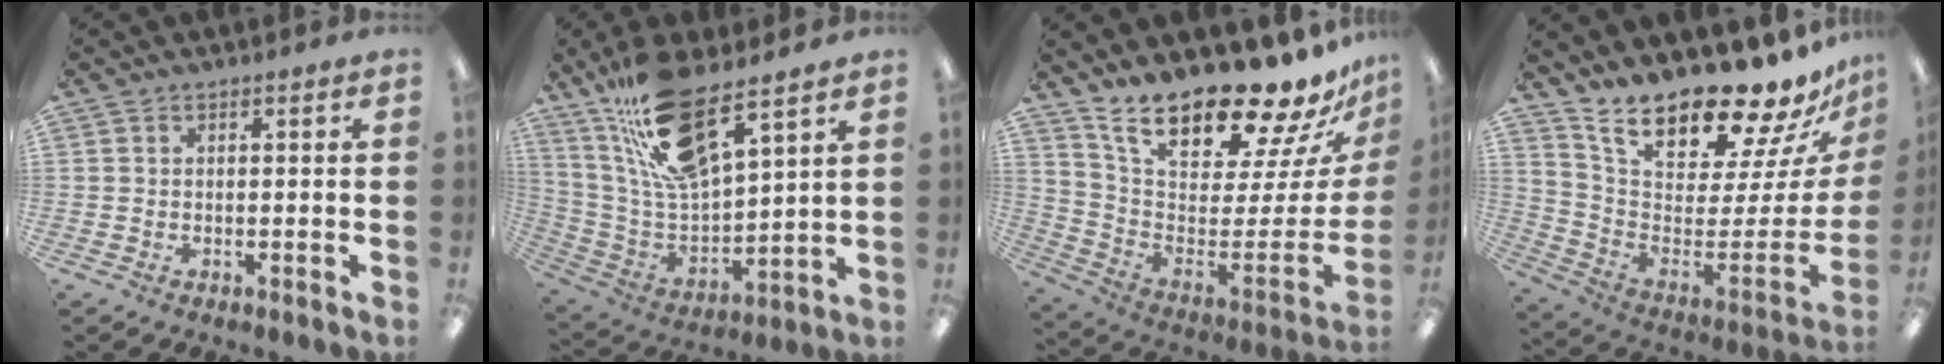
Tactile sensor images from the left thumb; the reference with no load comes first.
{"total": 18.6, "force": [13.5, 5.0, 11.7], "torque": [-0.236, -0.069, 0.235]}
{"total": 20.9, "force": [17.8, 5.1, 9.8], "torque": [-0.166, -0.145, 0.303]}
{"total": 20.1, "force": [17.7, 4.5, 8.5], "torque": [-0.146, -0.153, 0.300]}